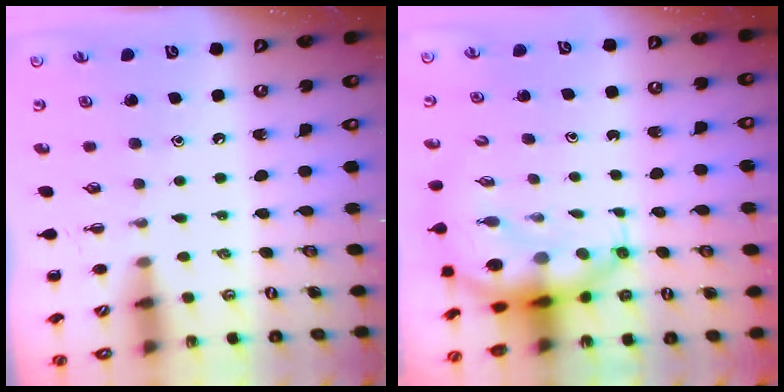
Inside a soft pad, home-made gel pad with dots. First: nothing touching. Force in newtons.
{"total": 7.7, "press": 7.5, "slide": 1.7}